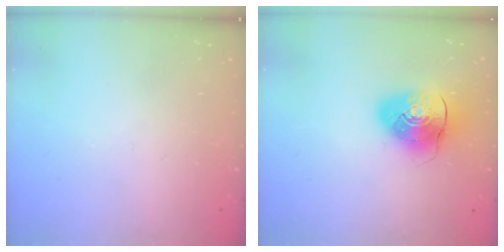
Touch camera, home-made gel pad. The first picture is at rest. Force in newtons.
{"total": 10.6, "press": 10.5, "slide": 1.8}